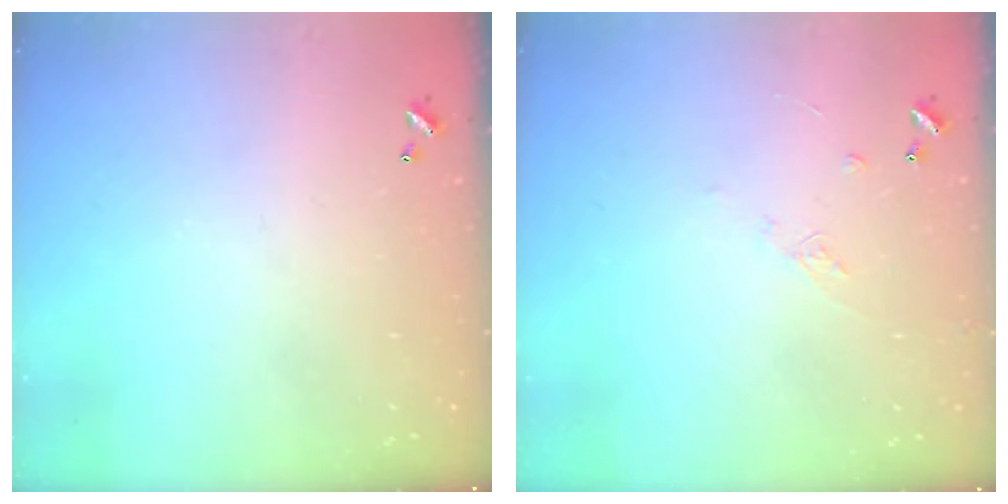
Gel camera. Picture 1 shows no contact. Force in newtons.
{"total": 6.5, "press": 6.4, "slide": 0.9}